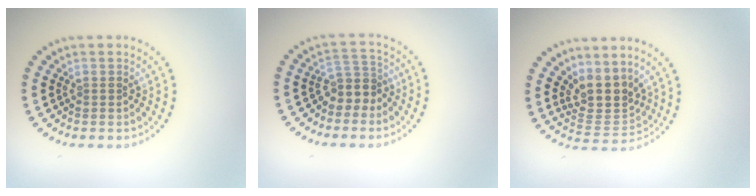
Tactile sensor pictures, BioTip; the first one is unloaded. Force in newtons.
{"total": 2.7, "press": 2.1, "slide": 1.7}
{"total": 3.8, "press": 2.9, "slide": 2.5}